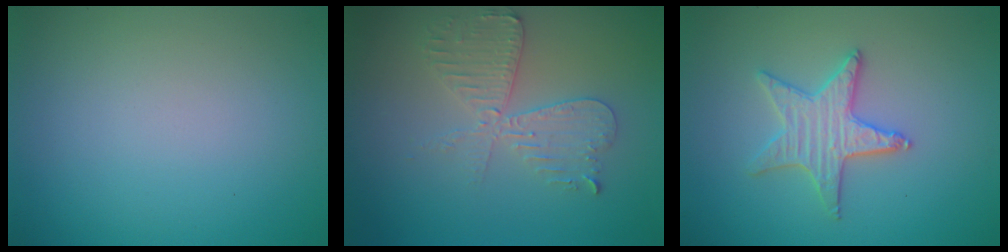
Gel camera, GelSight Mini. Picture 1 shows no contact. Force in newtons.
{"total": 3.4, "press": 3.3, "slide": 0.6}
{"total": 3.2, "press": 3.1, "slide": 0.6}